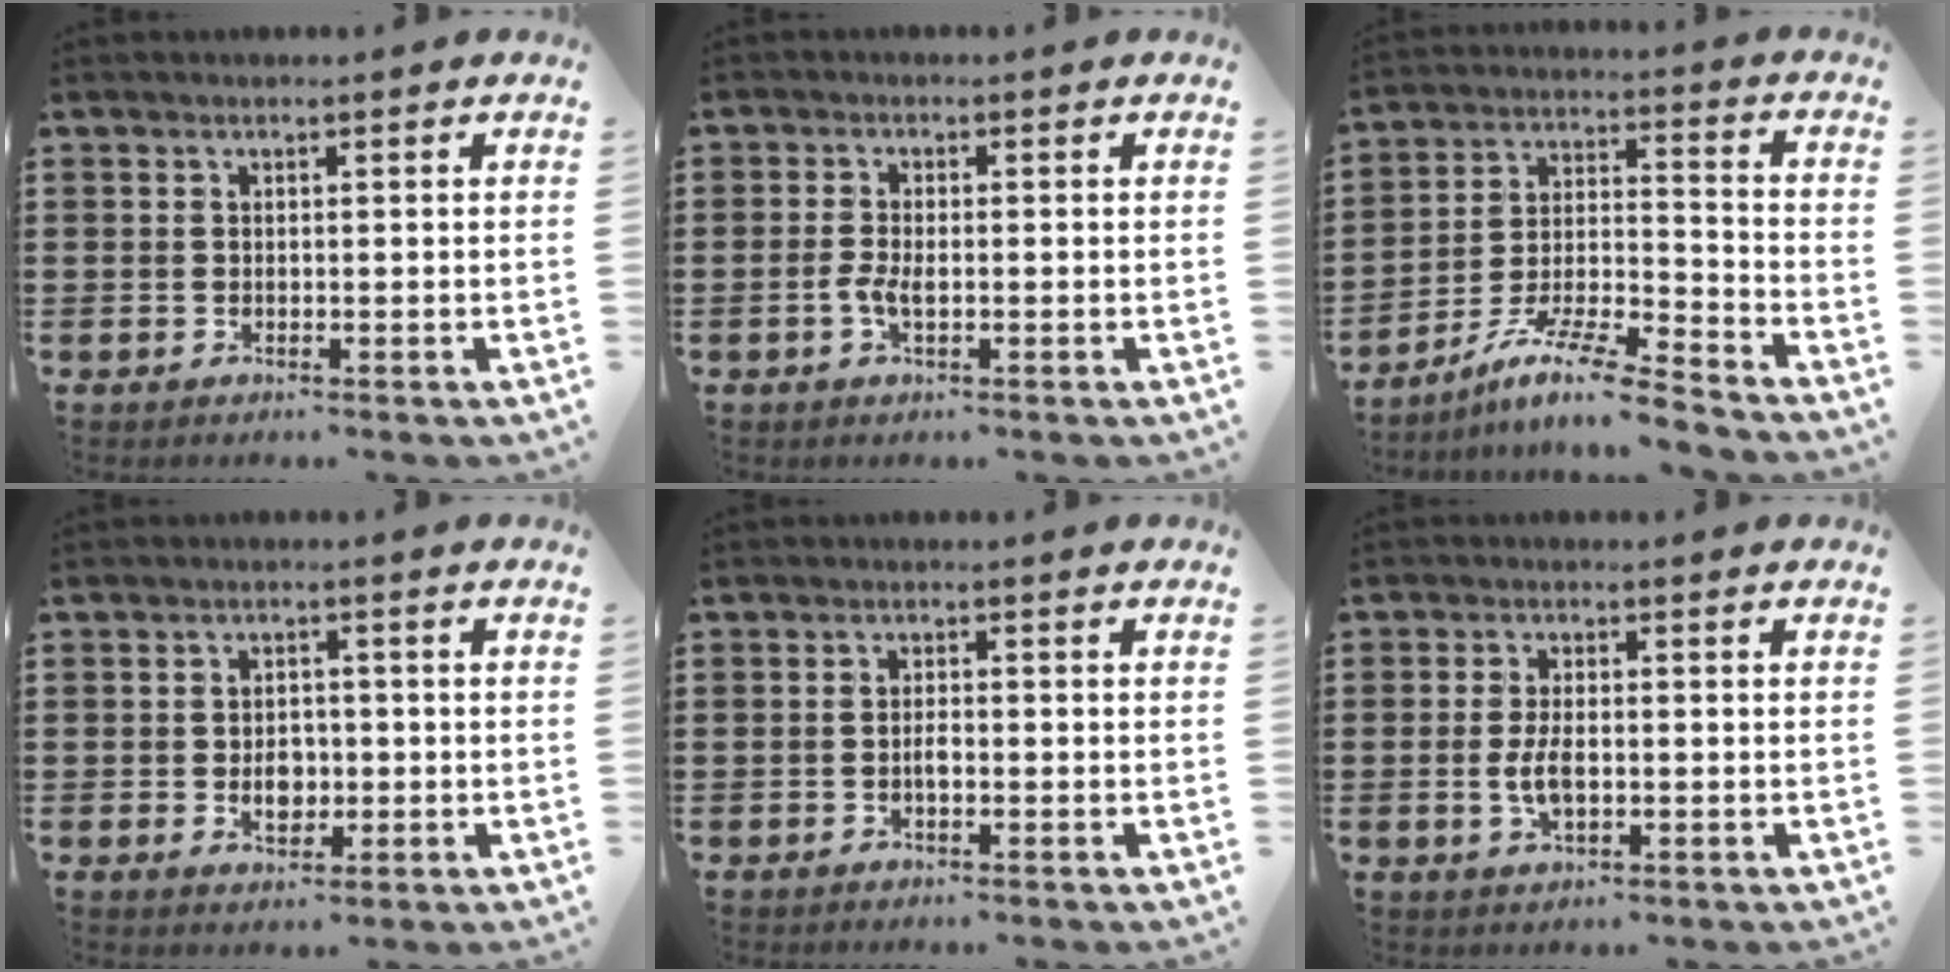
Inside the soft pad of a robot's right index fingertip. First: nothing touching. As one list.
[{"total": 2.4, "force": [-0.7, 0.9, 2.1], "torque": [-0.054, -0.004, -0.019]}, {"total": 10.3, "force": [-8.7, 0.9, 5.5], "torque": [-0.104, 0.013, -0.170]}, {"total": 3.8, "force": [-0.7, 2.8, 2.6], "torque": [-0.037, -0.001, -0.017]}, {"total": 1.7, "force": [-0.6, 0.5, 1.5], "torque": [-0.030, 0.001, -0.012]}, {"total": 4.3, "force": [-0.6, 1.9, 3.8], "torque": [-0.082, -0.002, -0.015]}]